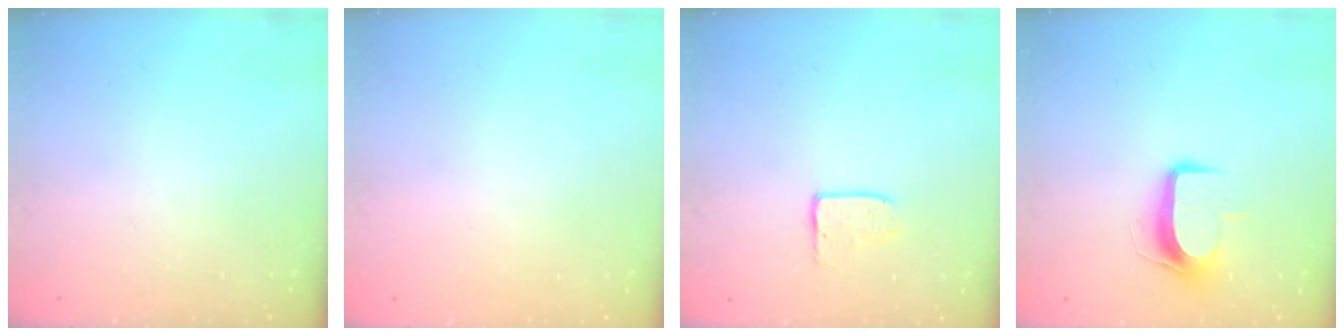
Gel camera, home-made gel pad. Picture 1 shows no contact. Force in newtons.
{"total": 0.0}
{"total": 4.0, "press": 4.0, "slide": 0.4}
{"total": 9.2, "press": 9.1, "slide": 0.9}